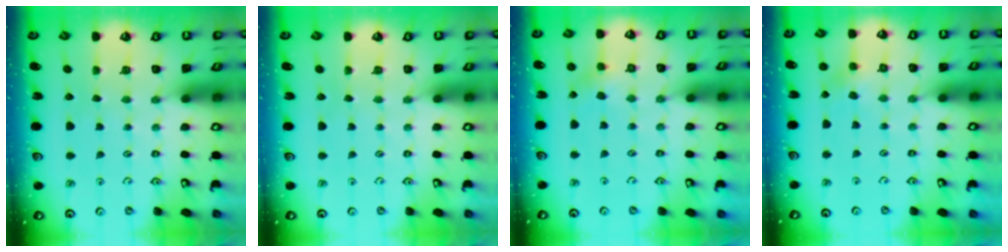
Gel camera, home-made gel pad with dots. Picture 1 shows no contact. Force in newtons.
{"total": 0.0}
{"total": 3.3, "press": 3.3, "slide": 0.5}
{"total": 3.0, "press": 2.9, "slide": 0.7}